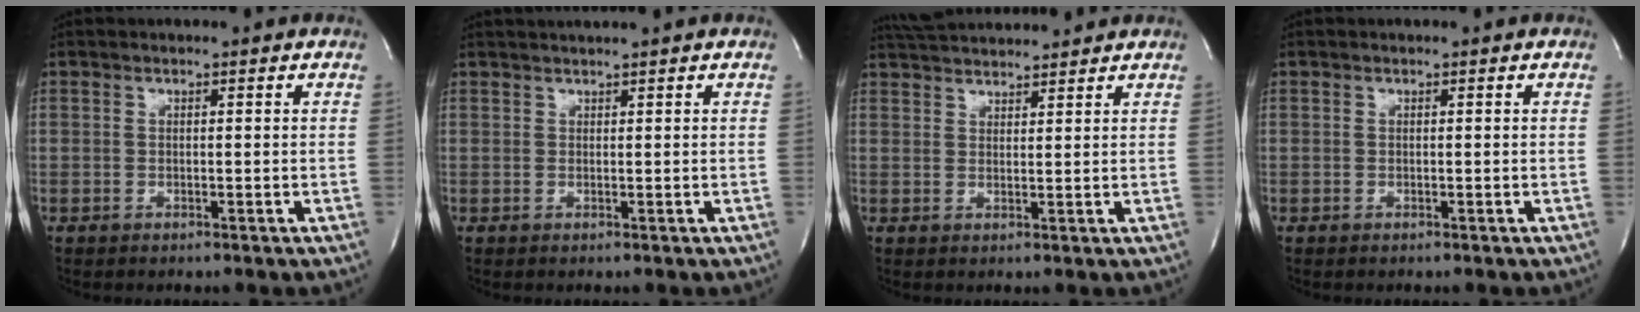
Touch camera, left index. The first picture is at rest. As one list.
[{"total": 2.0, "force": [1.8, -0.8, 0.6], "torque": [-0.004, 0.010, 0.037]}, {"total": 8.3, "force": [8.0, 0.6, 2.2], "torque": [-0.048, 0.030, 0.129]}, {"total": 0.0}]